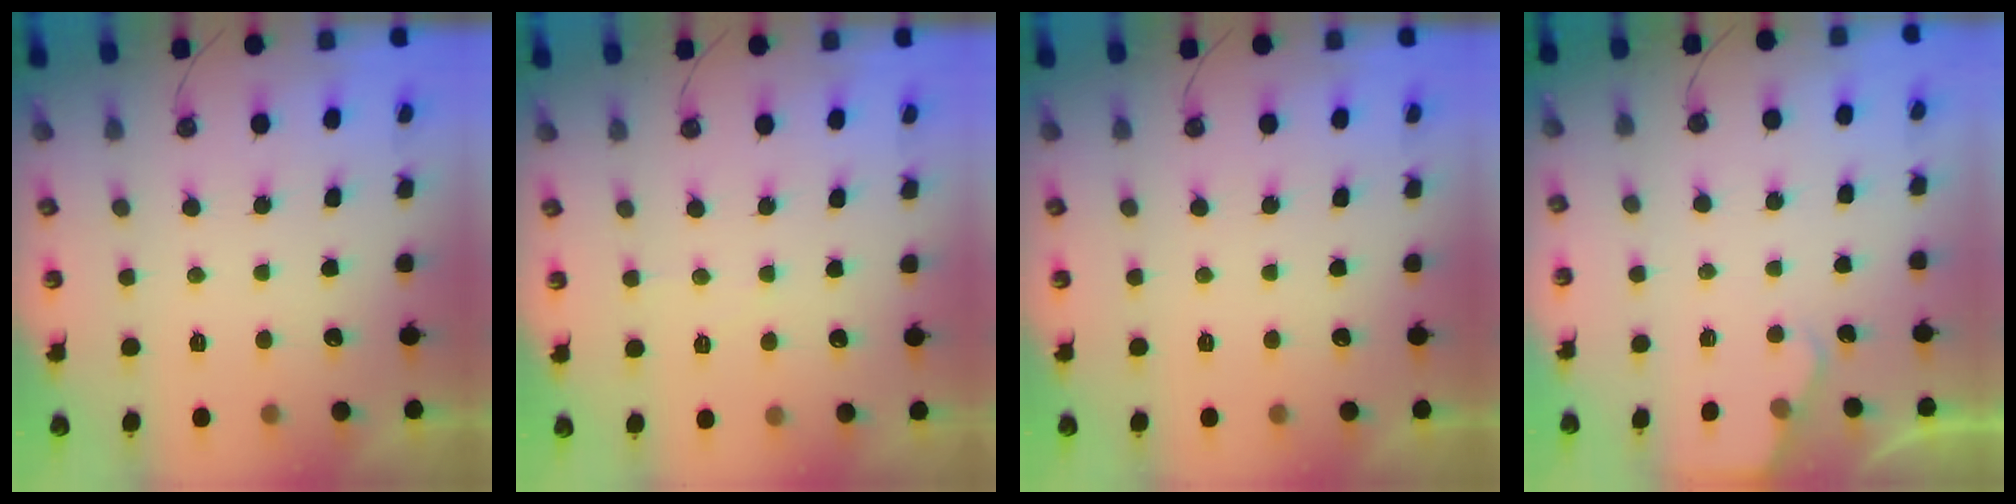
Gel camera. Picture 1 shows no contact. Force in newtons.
{"total": 3.9, "press": 3.9, "slide": 0.6}
{"total": 0.0}
{"total": 3.2, "press": 3.1, "slide": 0.3}